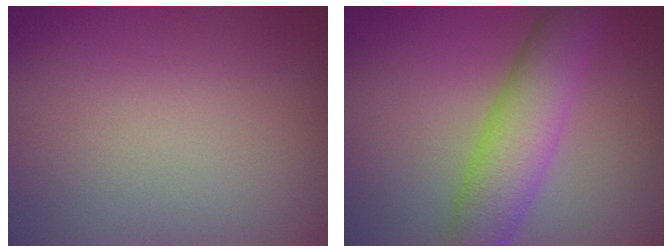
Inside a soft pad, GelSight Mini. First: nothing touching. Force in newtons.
{"total": 6.2, "press": 6.2, "slide": 0.1}